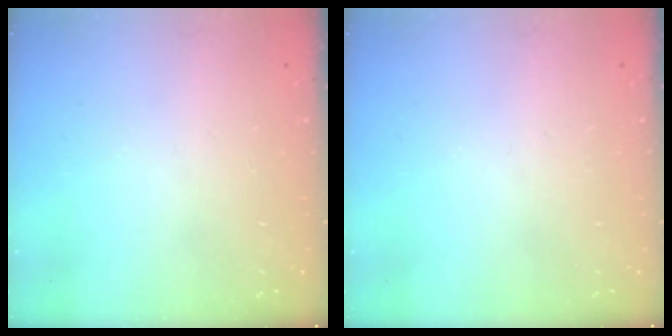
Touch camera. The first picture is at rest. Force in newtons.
{"total": 0.0}